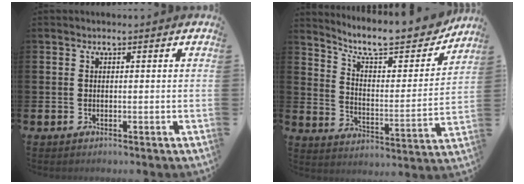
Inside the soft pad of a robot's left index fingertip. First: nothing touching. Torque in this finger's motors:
{"motor_torque": [0.20, -0.40, 0.14, 0.06]}